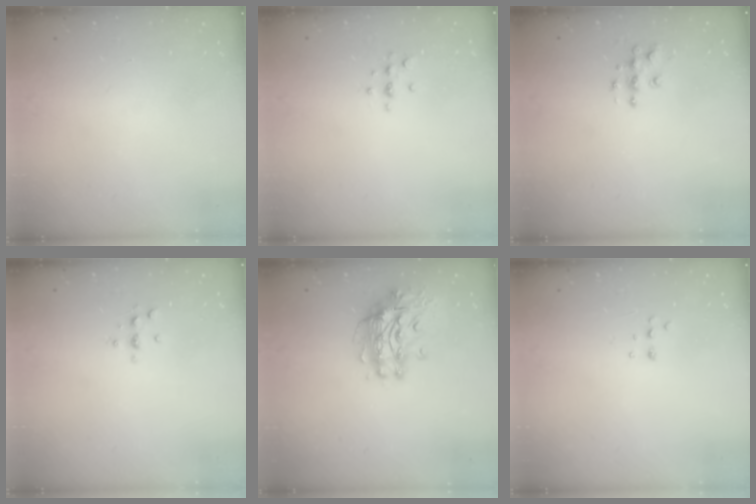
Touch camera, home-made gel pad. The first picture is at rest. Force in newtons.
{"total": 3.7, "press": 3.7, "slide": 0.5}
{"total": 5.9, "press": 5.9, "slide": 0.2}
{"total": 3.1, "press": 3.1, "slide": 0.5}
{"total": 12.3, "press": 12.2, "slide": 1.1}
{"total": 4.5, "press": 4.4, "slide": 0.8}